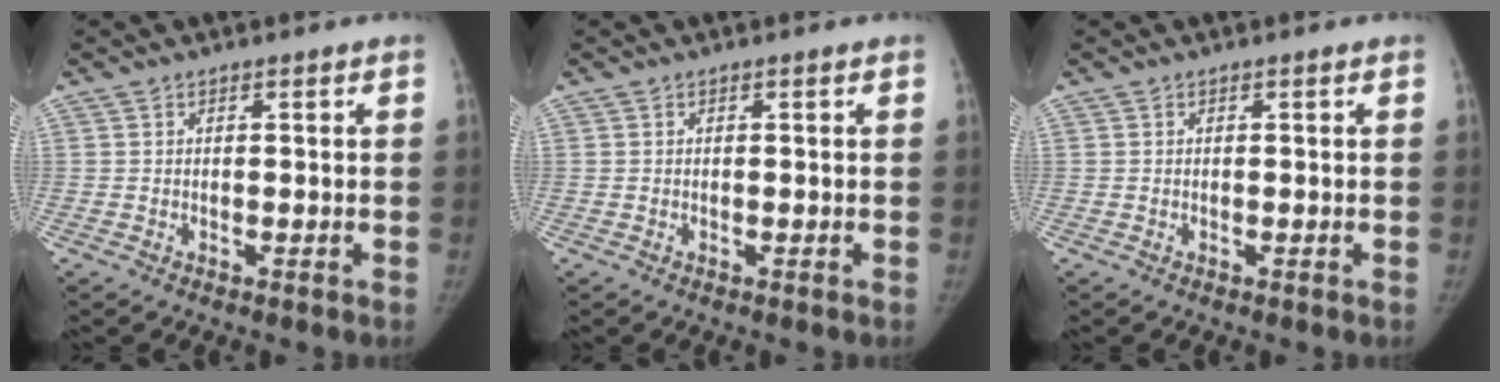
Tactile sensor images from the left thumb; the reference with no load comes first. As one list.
[{"total": 0.0}, {"total": 0.0}]